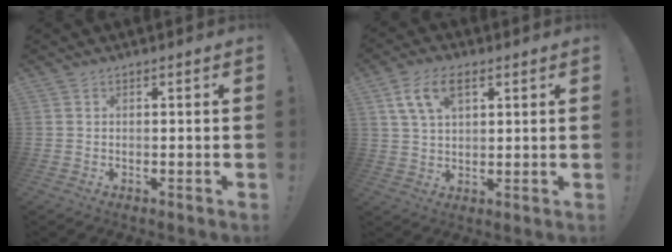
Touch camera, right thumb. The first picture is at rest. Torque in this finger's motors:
{"motor_torque": [0.10, 0.25, 0.48, 0.42, 0.13]}